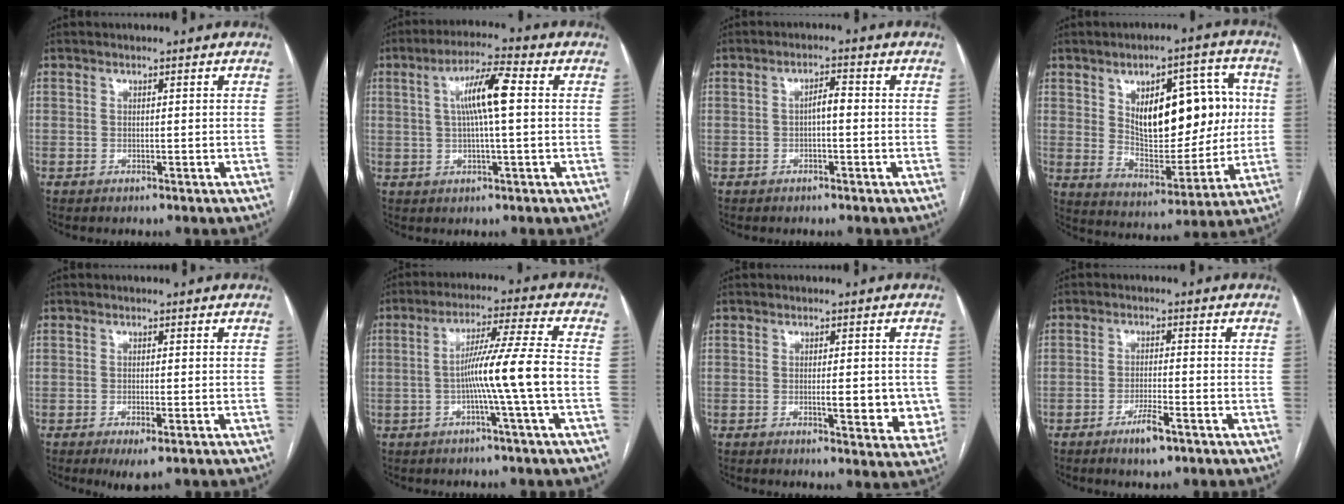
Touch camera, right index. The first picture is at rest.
{"total": 8.0, "force": [1.4, 0.6, 7.8], "torque": [-0.146, 0.015, 0.022]}
{"total": 2.3, "force": [-0.2, 0.7, 2.2], "torque": [-0.037, 0.008, -0.003]}
{"total": 16.8, "force": [3.5, 7.8, 14.5], "torque": [-0.209, 0.025, 0.065]}
{"total": 2.9, "force": [-1.5, 0.6, 2.4], "torque": [-0.034, -0.006, -0.019]}
{"total": 9.4, "force": [-1.9, -1.9, 9.0], "torque": [-0.157, 0.011, -0.034]}
{"total": 6.5, "force": [-0.7, 2.1, 6.1], "torque": [-0.070, -0.008, -0.008]}
{"total": 4.0, "force": [-2.5, 0.5, 3.1], "torque": [-0.061, -0.004, -0.042]}